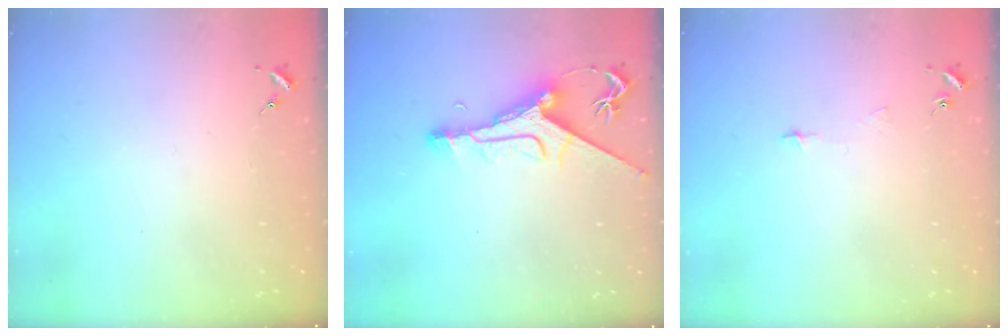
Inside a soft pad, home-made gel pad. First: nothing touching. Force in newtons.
{"total": 9.9, "press": 9.8, "slide": 1.3}
{"total": 3.4, "press": 3.4, "slide": 0.3}